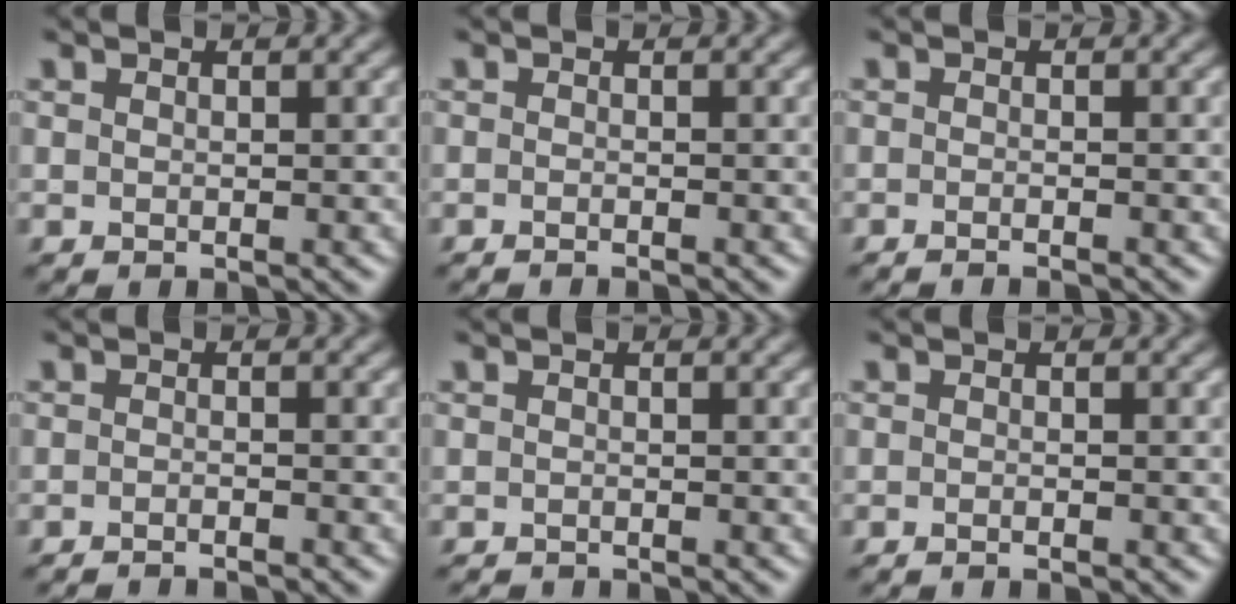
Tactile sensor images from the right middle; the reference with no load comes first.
{"total": 1.2, "force": [-0.8, 0.3, 0.7], "torque": [-0.005, -0.004, -0.019]}
{"total": 1.6, "force": [-1.1, 0.4, 1.1], "torque": [-0.006, -0.001, -0.022]}
{"total": 2.3, "force": [-2.0, 0.4, 1.0], "torque": [-0.006, 0.000, -0.034]}
{"total": 1.8, "force": [-1.8, 0.3, 0.4], "torque": [0.000, -0.010, -0.028]}
{"total": 1.2, "force": [-0.8, 0.3, 0.8], "torque": [-0.004, -0.003, -0.018]}